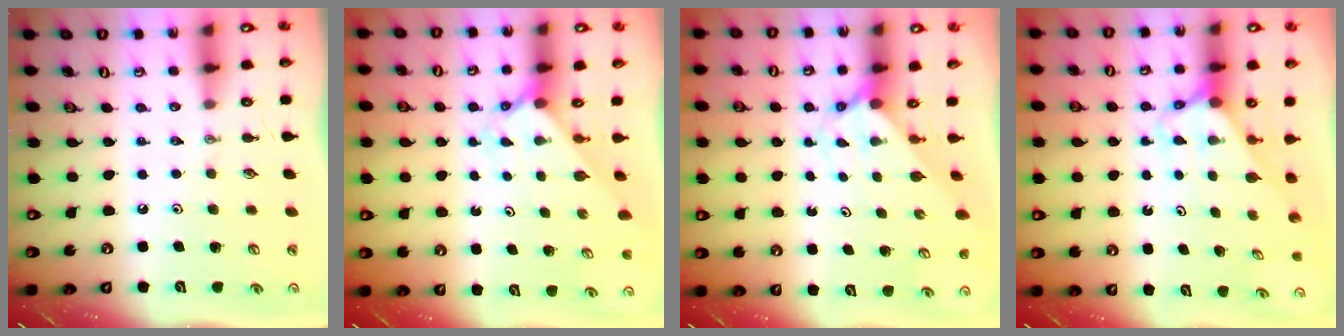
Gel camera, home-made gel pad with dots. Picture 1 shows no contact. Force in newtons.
{"total": 1.9, "press": 1.9, "slide": 0.2}
{"total": 1.9, "press": 1.9, "slide": 0.2}
{"total": 2.6, "press": 2.6, "slide": 0.1}